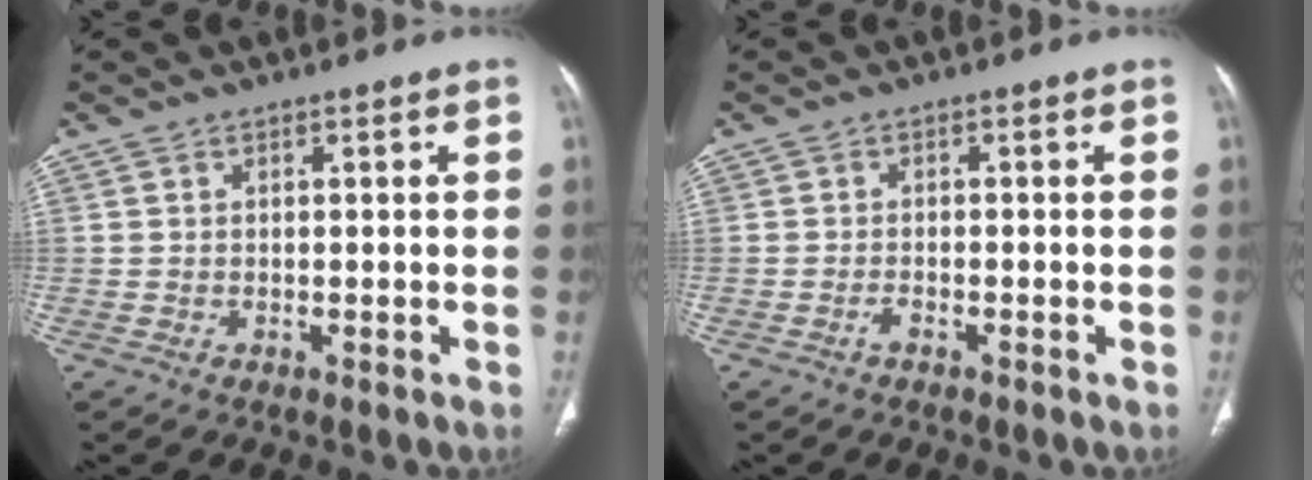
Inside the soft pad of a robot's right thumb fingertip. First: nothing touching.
{"total": 1.2, "force": [-0.9, 0.3, 0.7], "torque": [-0.019, 0.006, -0.018]}